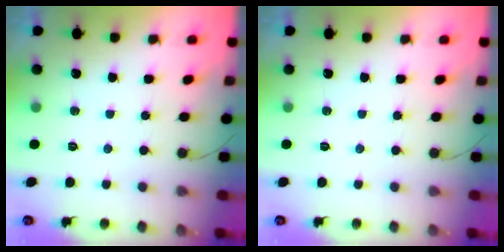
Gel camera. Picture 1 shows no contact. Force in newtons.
{"total": 0.0}